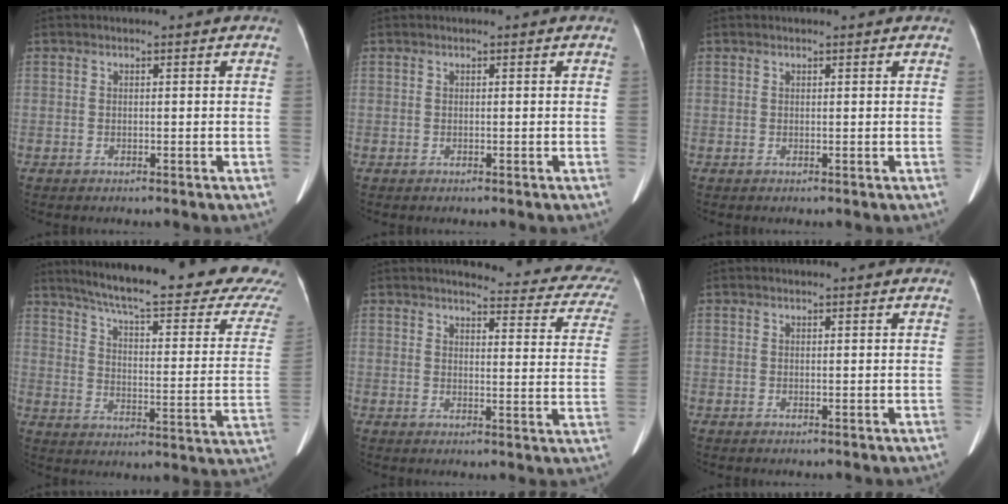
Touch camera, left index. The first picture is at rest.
{"total": 0.0}
{"total": 1.2, "force": [1.1, 0.0, 0.3], "torque": [-0.009, 0.008, 0.016]}
{"total": 29.3, "force": [25.4, 2.8, 14.3], "torque": [-0.209, -0.076, 0.313]}
{"total": 16.5, "force": [15.1, 2.9, 5.9], "torque": [-0.043, -0.057, 0.141]}
{"total": 1.4, "force": [1.3, 0.0, 0.4], "torque": [-0.009, 0.005, 0.018]}